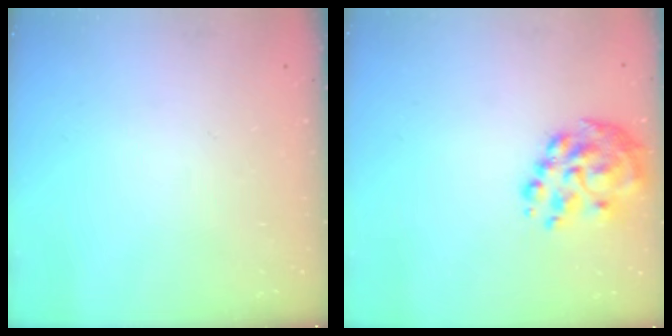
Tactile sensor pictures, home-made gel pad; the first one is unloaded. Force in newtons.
{"total": 9.9, "press": 9.4, "slide": 2.9}